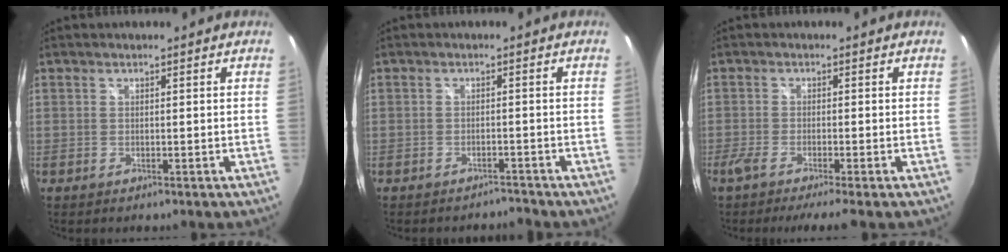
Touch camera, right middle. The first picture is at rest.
{"total": 2.3, "force": [-2.2, 0.4, -0.1], "torque": [0.002, -0.002, -0.031]}
{"total": 5.1, "force": [-4.1, -0.9, 2.8], "torque": [-0.060, -0.025, -0.076]}